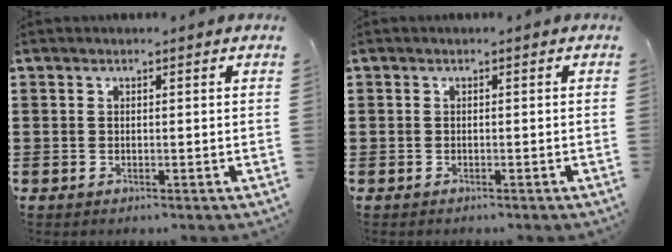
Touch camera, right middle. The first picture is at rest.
{"total": 0.6, "force": [-0.3, 0.5, -0.1], "torque": [0.001, 0.005, -0.008]}